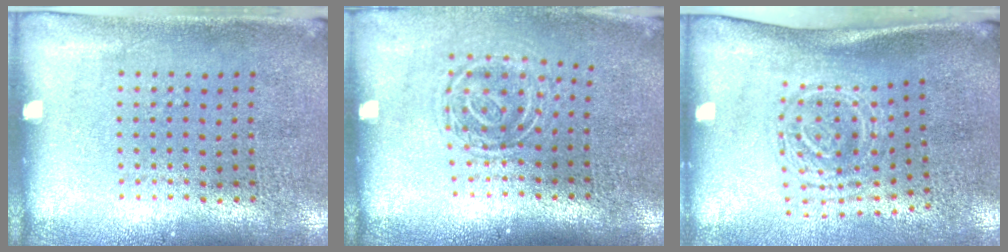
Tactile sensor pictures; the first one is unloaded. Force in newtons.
{"total": 1.7, "press": 1.2, "slide": 1.1}
{"total": 1.7, "press": 1.2, "slide": 1.2}